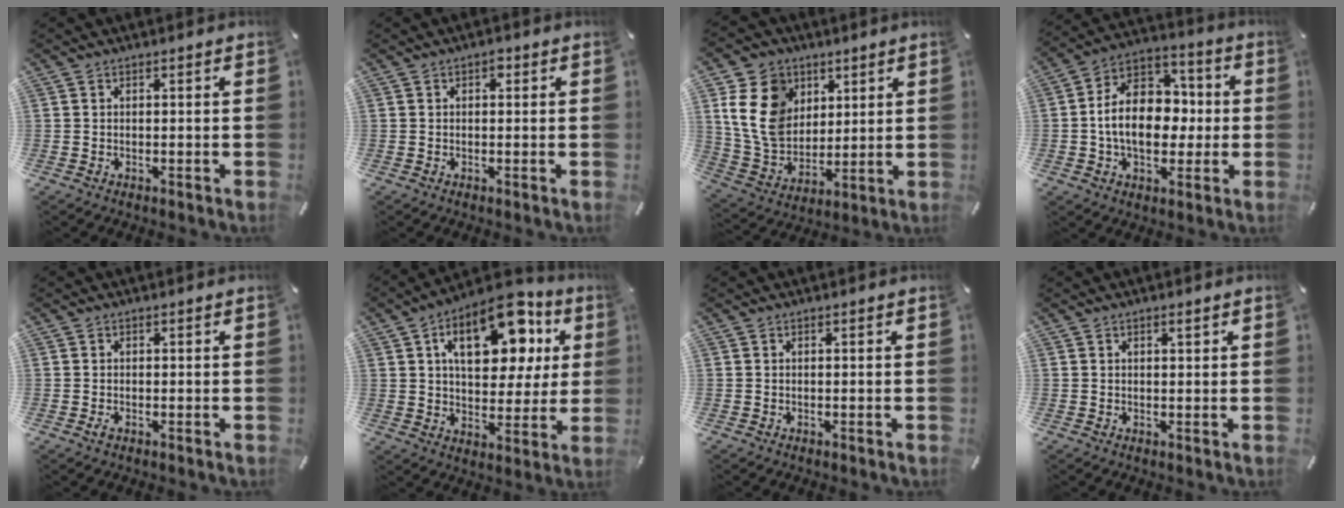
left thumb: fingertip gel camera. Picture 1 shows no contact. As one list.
[{"total": 1.2, "force": [0.3, 0.9, 0.8], "torque": [-0.008, 0.004, 0.002]}, {"total": 14.7, "force": [4.9, 11.9, 7.0], "torque": [-0.156, -0.010, 0.096]}, {"total": 14.8, "force": [-1.5, 11.0, 9.8], "torque": [-0.176, 0.015, -0.027]}, {"total": 0.7, "force": [-0.3, 0.4, 0.5], "torque": [-0.009, -0.002, -0.006]}, {"total": 19.3, "force": [8.6, 10.9, 13.3], "torque": [-0.198, -0.030, 0.144]}, {"total": 0.0}, {"total": 1.0, "force": [0.6, 0.3, 0.7], "torque": [-0.014, 0.001, 0.010]}]